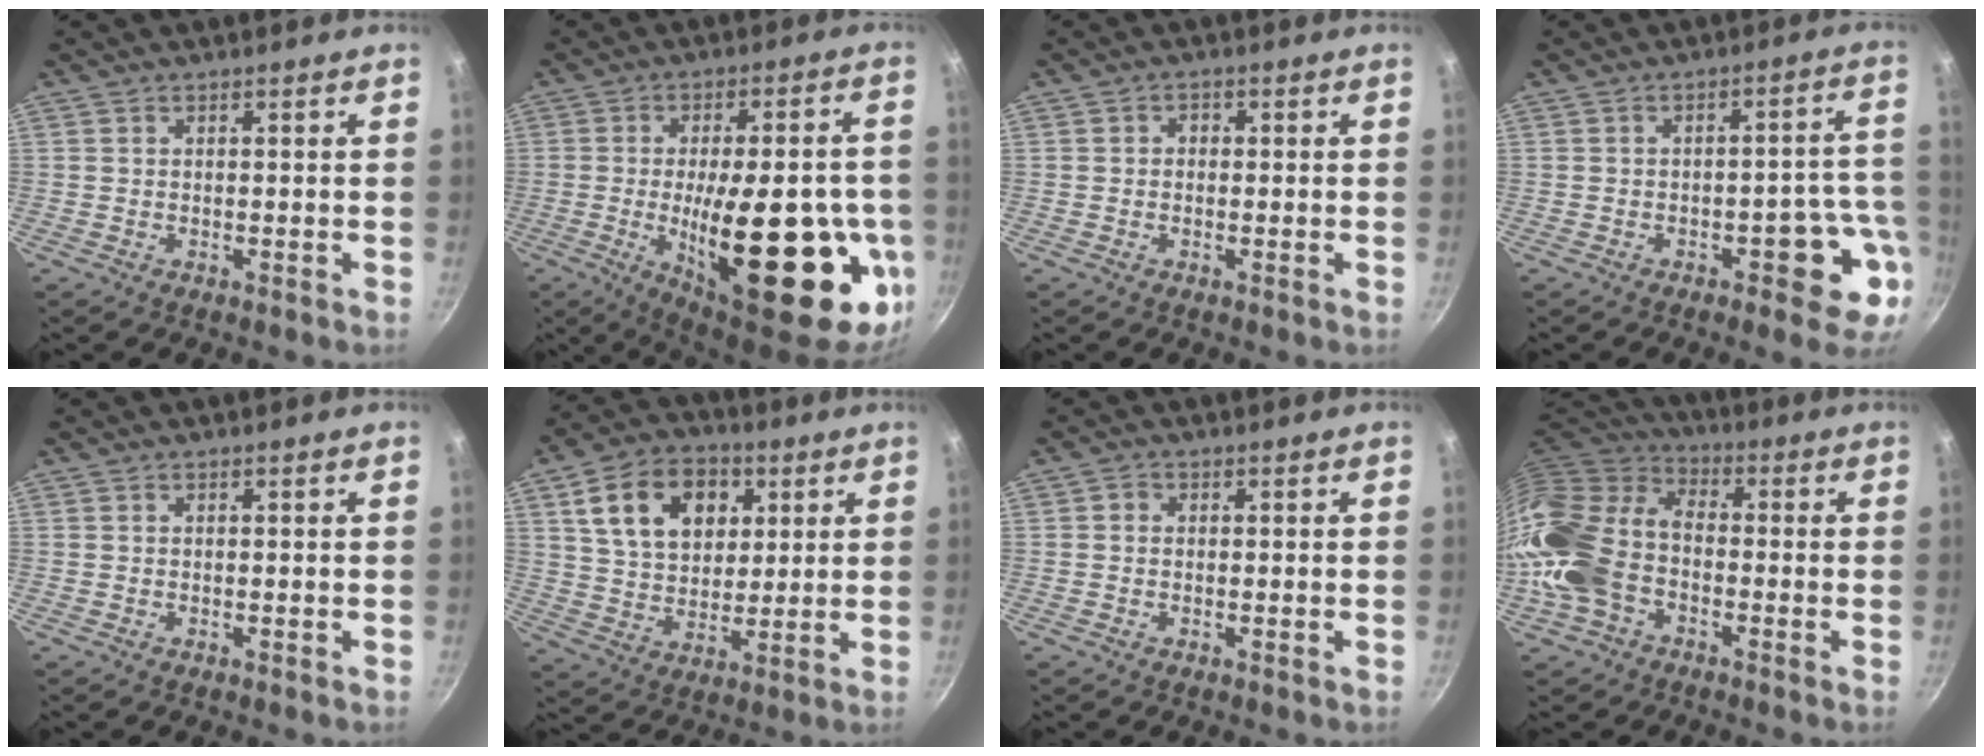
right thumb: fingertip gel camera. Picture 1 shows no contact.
{"total": 29.8, "force": [-6.6, 11.0, 26.9], "torque": [-0.348, 0.006, -0.078]}
{"total": 1.3, "force": [-0.1, 1.2, 0.6], "torque": [-0.006, 0.004, -0.006]}
{"total": 8.3, "force": [-3.2, 3.9, 6.6], "torque": [-0.040, 0.026, -0.036]}
{"total": 0.0}
{"total": 15.8, "force": [5.5, 11.3, 9.7], "torque": [-0.136, -0.005, 0.091]}
{"total": 1.1, "force": [0.0, 1.0, 0.4], "torque": [-0.008, 0.006, -0.002]}
{"total": 17.5, "force": [-4.6, 11.8, 12.0], "torque": [-0.226, 0.045, -0.111]}